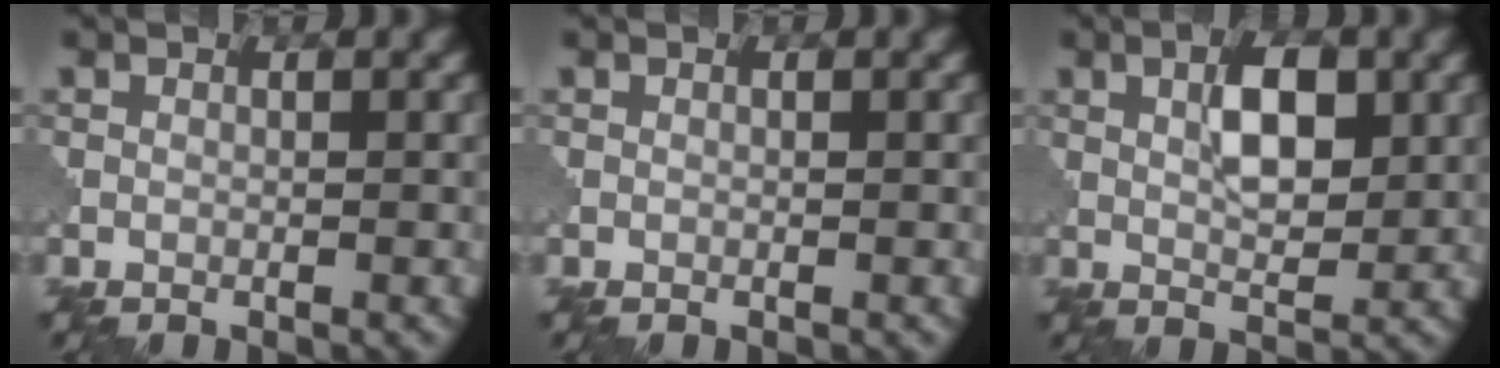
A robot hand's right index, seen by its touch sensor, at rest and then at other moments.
{"total": 0.0}
{"total": 4.3, "force": [1.5, 1.8, 3.6], "torque": [-0.063, 0.002, 0.028]}